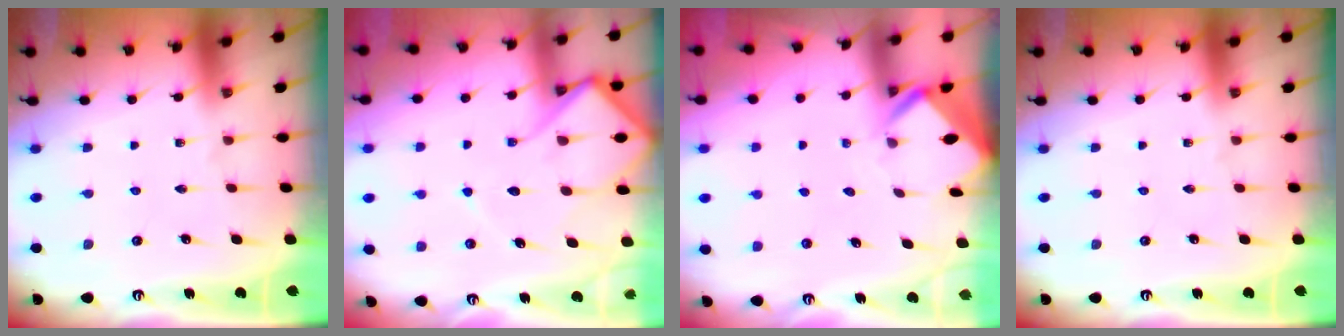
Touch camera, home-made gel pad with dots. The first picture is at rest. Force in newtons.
{"total": 10.5, "press": 10.5, "slide": 1.2}
{"total": 2.7, "press": 2.7, "slide": 0.2}
{"total": 0.0}